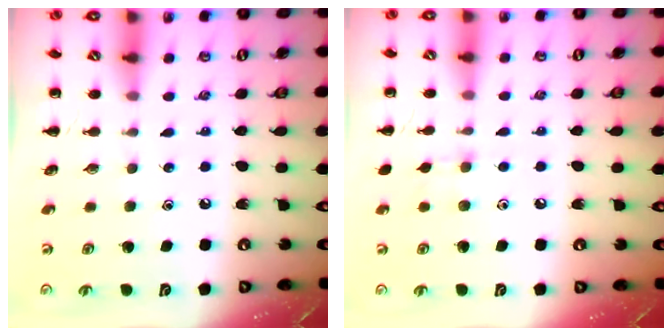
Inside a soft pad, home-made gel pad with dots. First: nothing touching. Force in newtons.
{"total": 5.8, "press": 5.5, "slide": 1.9}